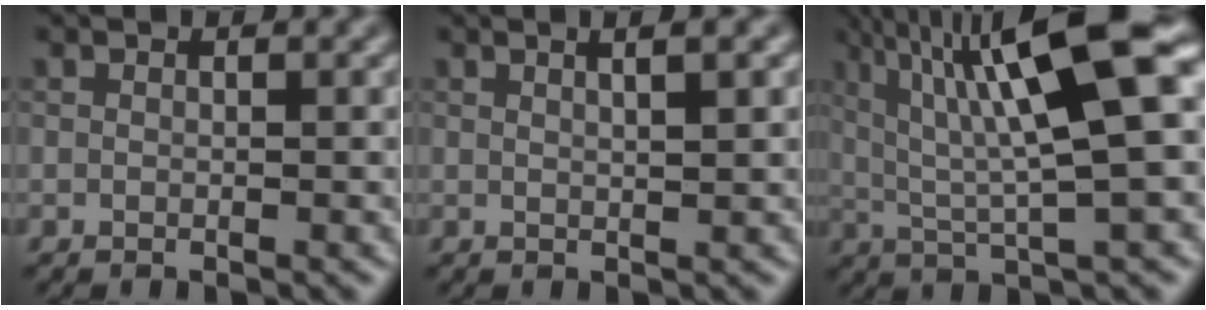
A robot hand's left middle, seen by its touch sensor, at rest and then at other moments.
{"total": 2.9, "force": [1.0, 1.0, 2.5], "torque": [-0.011, 0.013, -0.006]}
{"total": 12.3, "force": [3.3, 2.4, 11.6], "torque": [-0.187, 0.026, 0.063]}